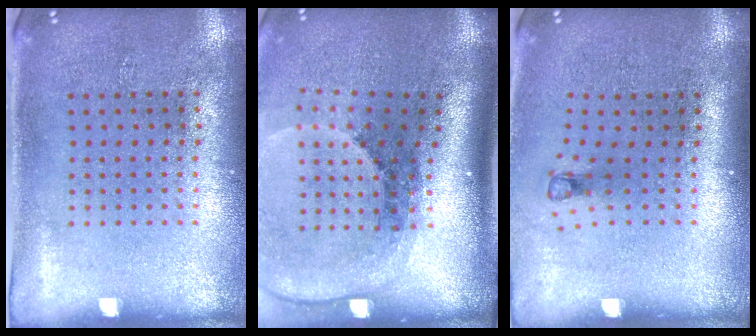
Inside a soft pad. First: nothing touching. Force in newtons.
{"total": 2.7, "press": 1.8, "slide": 2.0}
{"total": 0.8, "press": 0.4, "slide": 0.7}